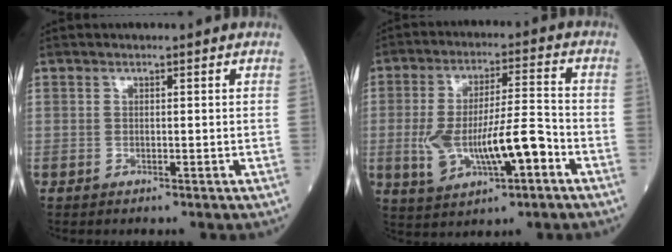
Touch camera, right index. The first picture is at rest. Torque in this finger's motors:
{"motor_torque": [0.36, -0.34, 0.26, 0.18]}